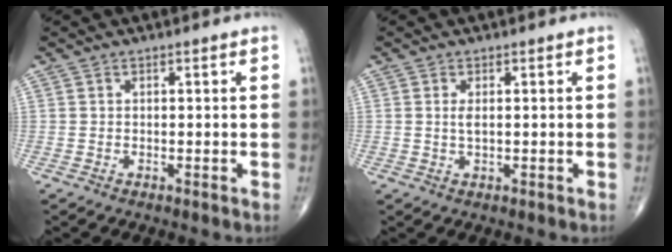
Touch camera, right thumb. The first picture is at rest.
{"total": 1.8, "force": [0.3, 0.7, 1.6], "torque": [-0.034, -0.002, 0.009]}